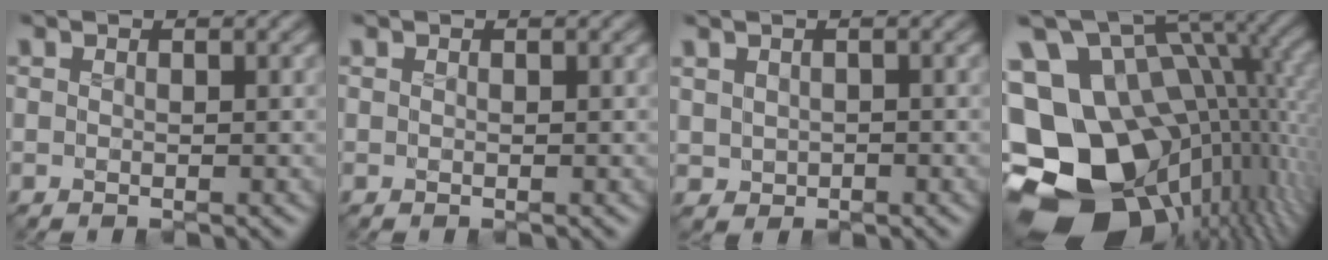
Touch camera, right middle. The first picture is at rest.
{"total": 0.0}
{"total": 0.8, "force": [0.4, 0.7, 0.1], "torque": [-0.006, 0.001, 0.011]}
{"total": 18.7, "force": [-2.6, 13.9, 12.3], "torque": [-0.225, -0.025, -0.013]}